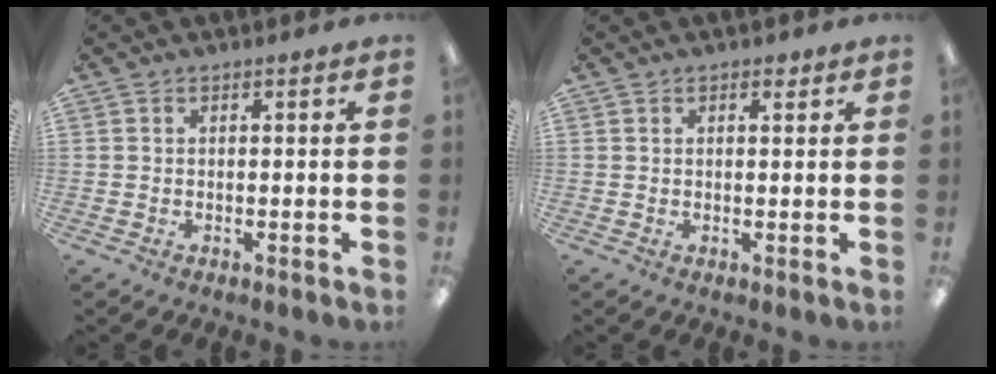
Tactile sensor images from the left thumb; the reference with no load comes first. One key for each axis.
{"total": 1.5, "fx": 1.0, "fy": 0.8, "fz": 0.8, "tx": 0.000, "ty": -0.004, "tz": 0.013}